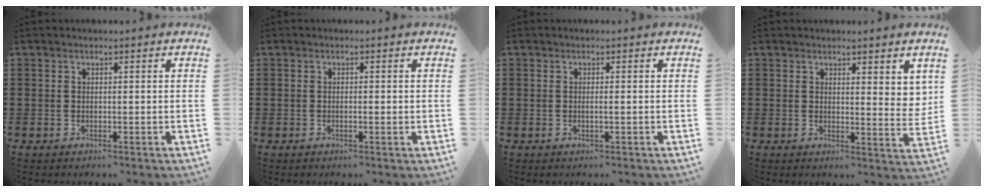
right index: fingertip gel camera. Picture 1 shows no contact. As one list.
[{"total": 0.7, "force": [-0.3, -0.1, 0.7], "torque": [-0.012, -0.003, -0.004]}, {"total": 0.7, "force": [-0.2, -0.1, 0.6], "torque": [-0.011, -0.004, -0.003]}, {"total": 2.9, "force": [2.3, 1.1, 1.4], "torque": [-0.018, -0.002, 0.040]}]